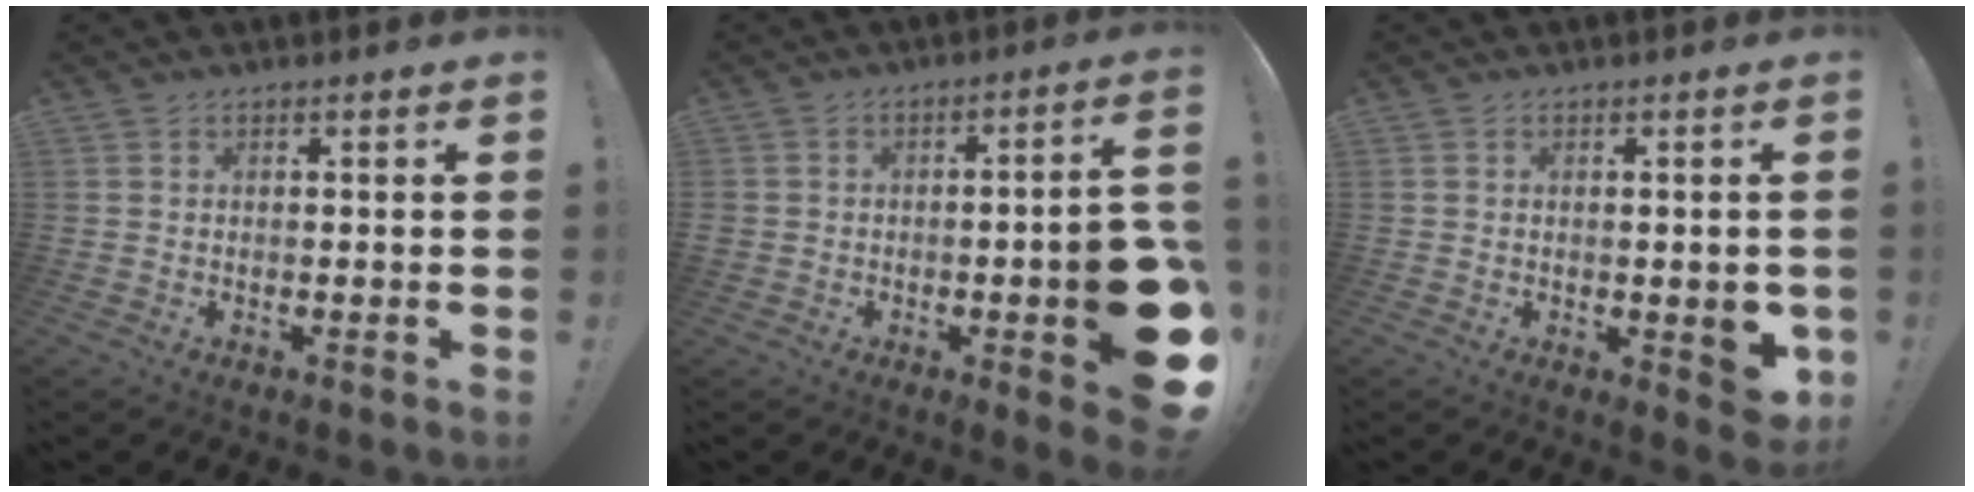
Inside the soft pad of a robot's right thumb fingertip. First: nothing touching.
{"total": 11.9, "force": [-4.2, 4.5, 10.2], "torque": [-0.125, 0.014, -0.061]}
{"total": 4.7, "force": [-0.4, 2.1, 4.1], "torque": [-0.044, -0.003, 0.000]}